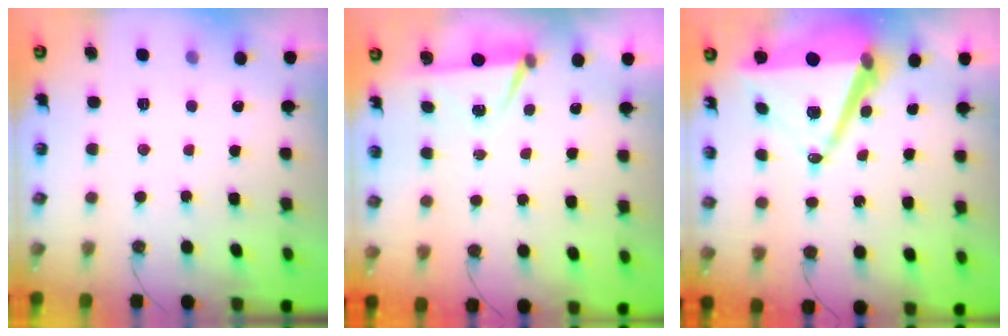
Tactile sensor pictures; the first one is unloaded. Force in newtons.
{"total": 4.9, "press": 2.2, "slide": 4.4}
{"total": 13.0, "press": 12.3, "slide": 4.1}